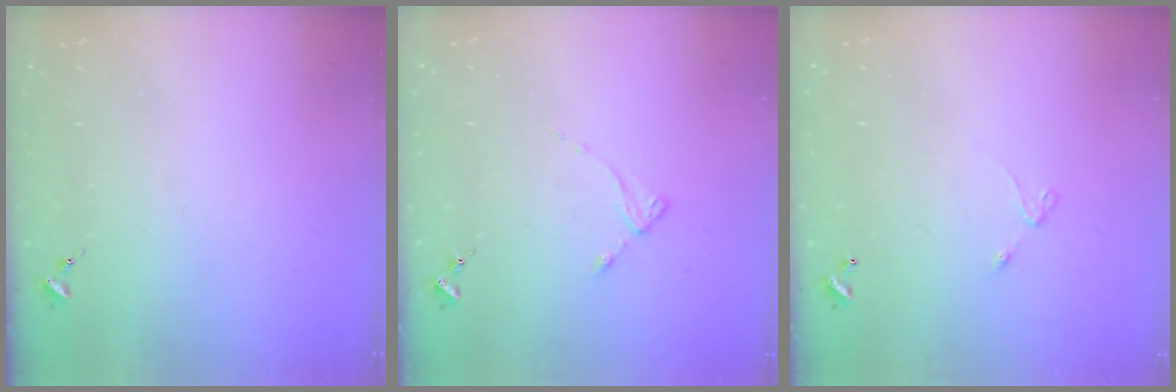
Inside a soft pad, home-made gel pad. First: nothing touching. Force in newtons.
{"total": 2.8, "press": 2.8, "slide": 0.3}
{"total": 4.2, "press": 4.2, "slide": 0.4}